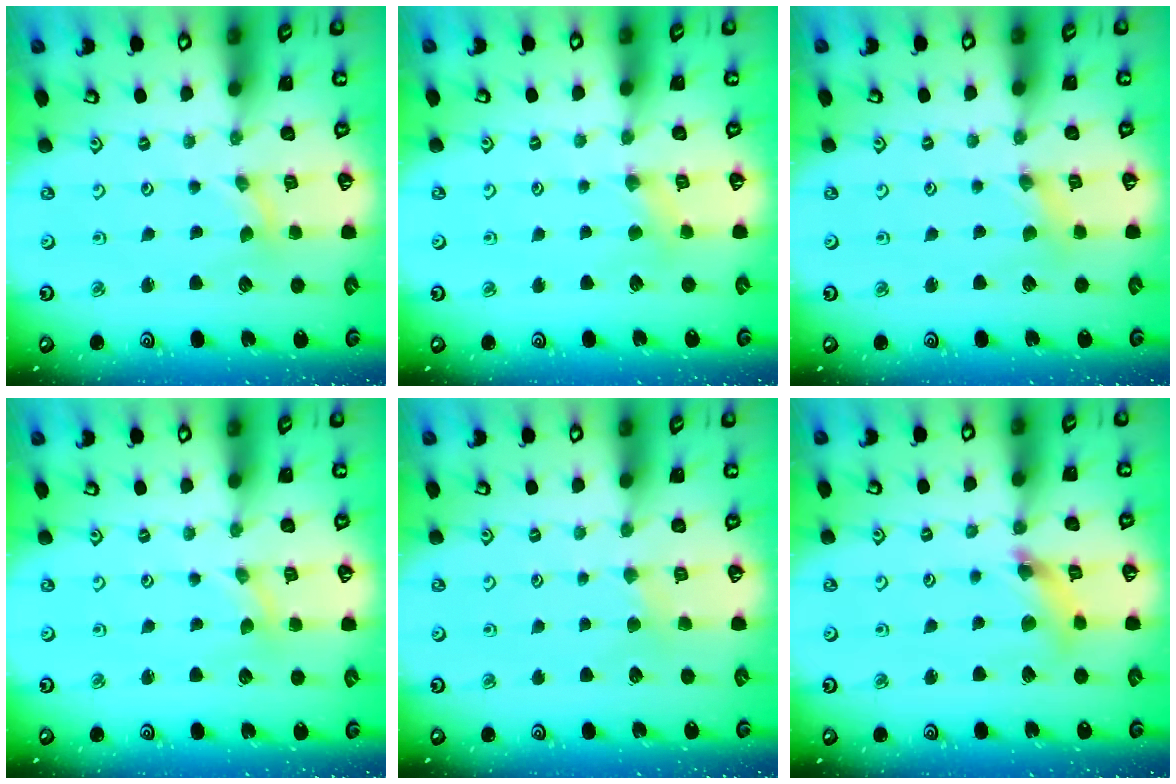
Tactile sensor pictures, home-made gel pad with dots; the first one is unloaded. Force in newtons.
{"total": 2.8, "press": 2.7, "slide": 0.6}
{"total": 0.0}
{"total": 0.0}
{"total": 2.2, "press": 2.2, "slide": 0.3}
{"total": 7.1, "press": 7.1, "slide": 0.7}